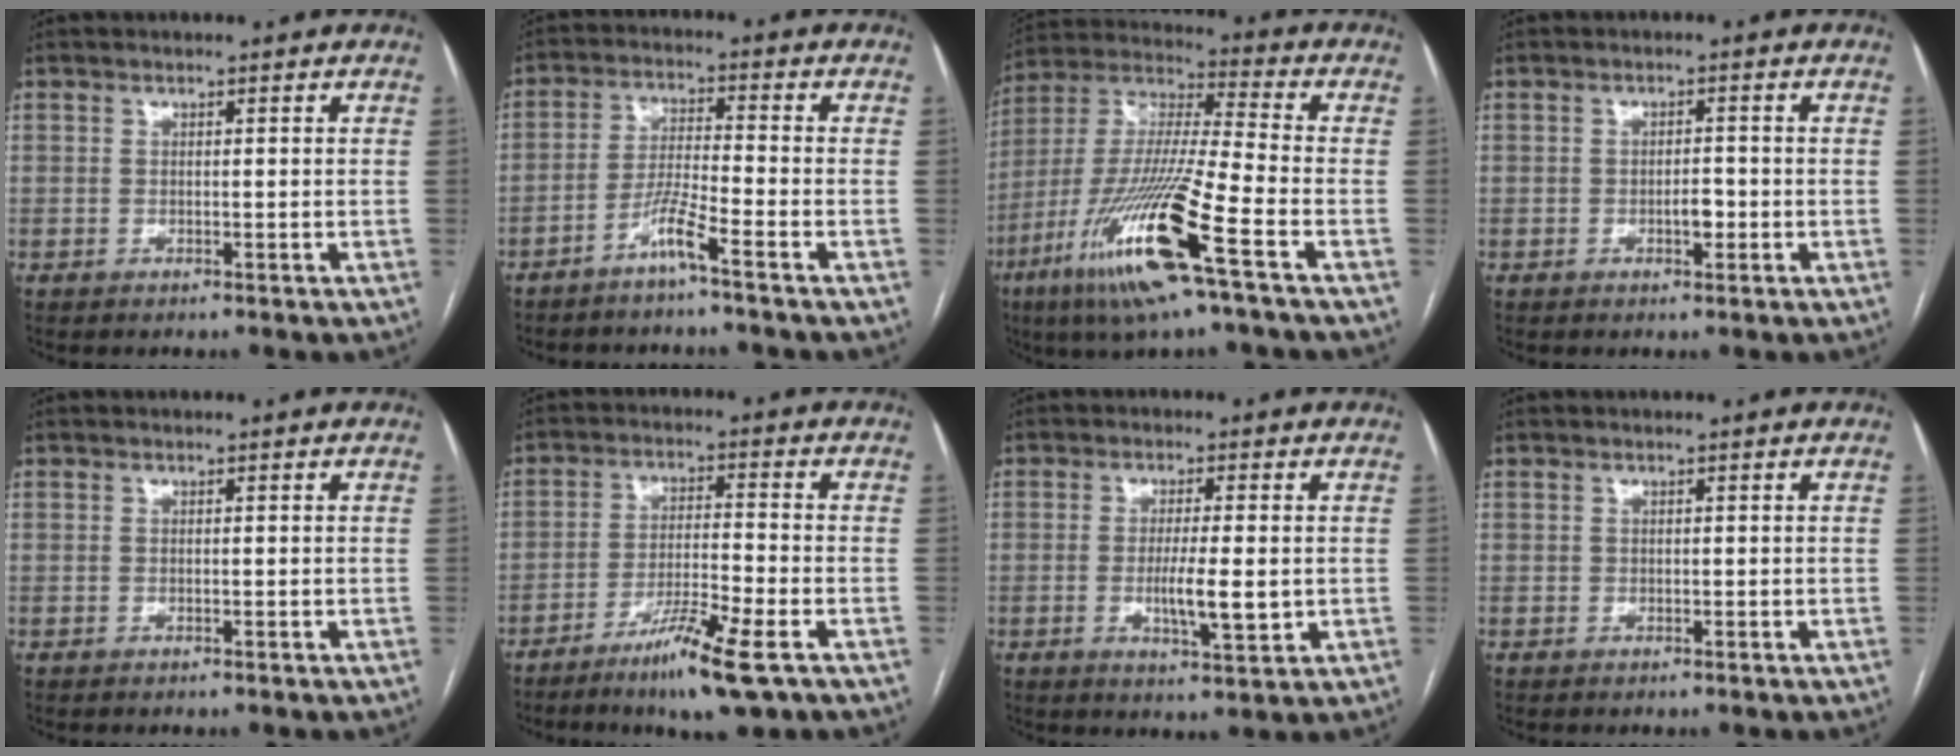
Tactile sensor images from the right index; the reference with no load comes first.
{"total": 5.0, "force": [-3.5, -0.7, 3.5], "torque": [-0.075, -0.001, -0.074]}
{"total": 19.2, "force": [-9.0, 0.3, 17.0], "torque": [-0.372, -0.042, -0.177]}
{"total": 2.1, "force": [-0.7, 0.9, 1.7], "torque": [-0.025, 0.003, -0.010]}
{"total": 0.0}
{"total": 9.3, "force": [-5.6, 0.1, 7.5], "torque": [-0.137, -0.020, -0.095]}
{"total": 6.3, "force": [-0.7, 1.0, 6.2], "torque": [-0.110, -0.012, -0.013]}
{"total": 0.0}